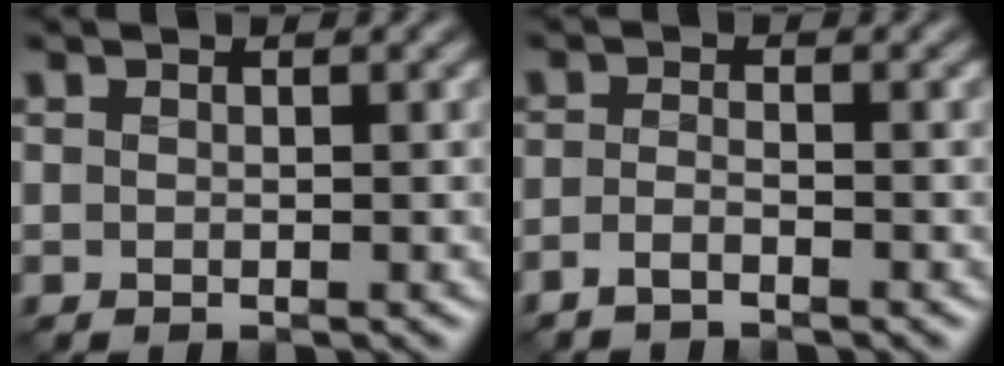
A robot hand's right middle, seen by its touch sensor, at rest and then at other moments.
{"total": 1.6, "force": [-1.3, 0.2, 0.9], "torque": [-0.028, 0.000, -0.032]}